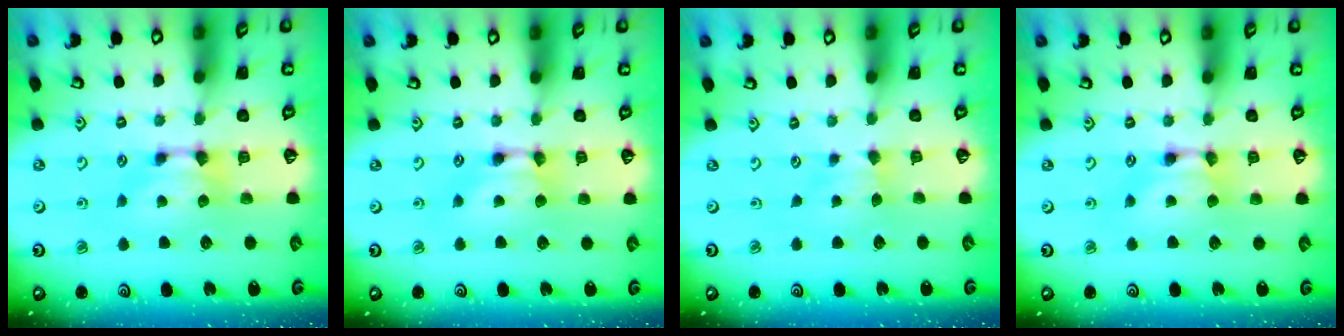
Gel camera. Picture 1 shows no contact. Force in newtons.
{"total": 1.5, "press": 1.5, "slide": 0.2}
{"total": 2.5, "press": 2.5, "slide": 0.4}
{"total": 1.8, "press": 1.7, "slide": 0.1}